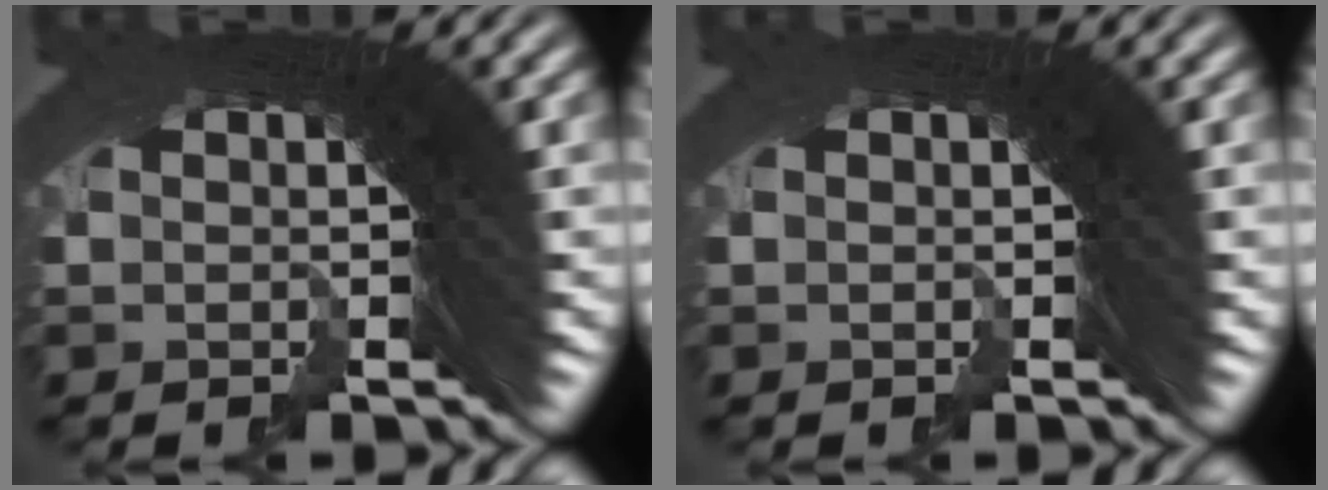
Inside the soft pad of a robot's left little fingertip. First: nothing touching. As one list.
[{"total": 0.0}]